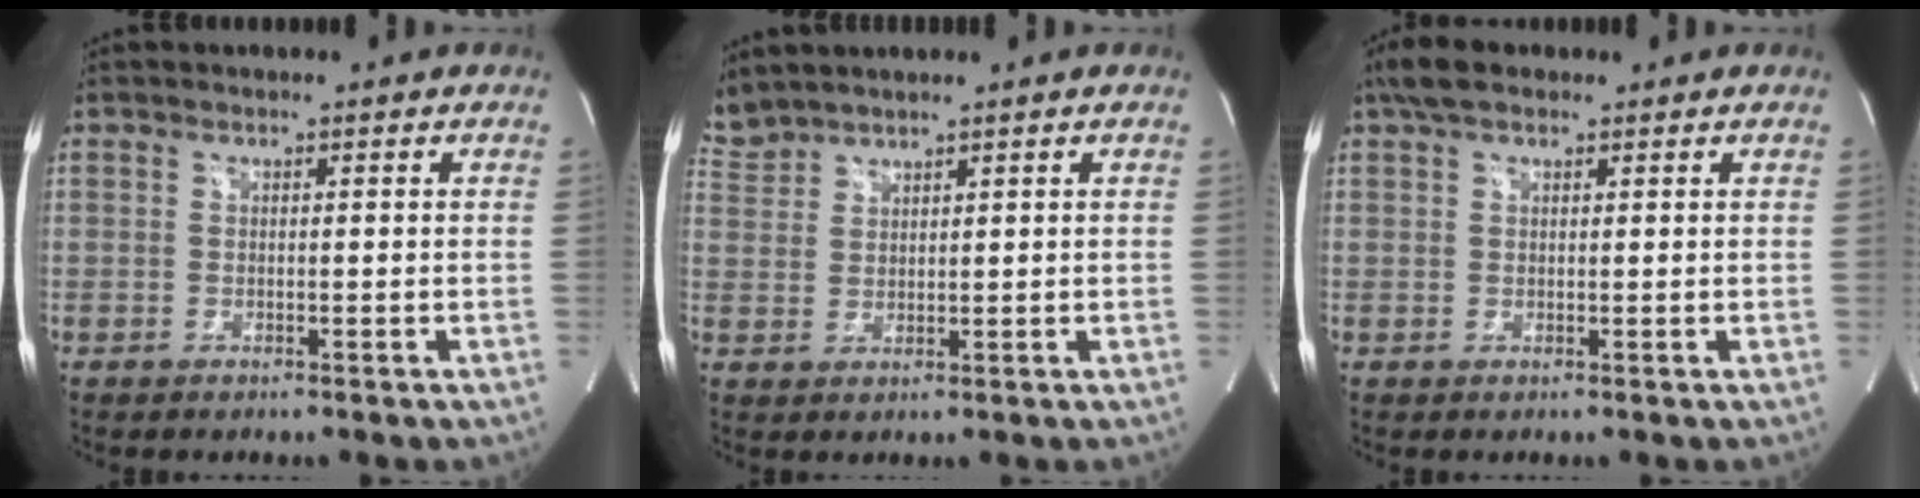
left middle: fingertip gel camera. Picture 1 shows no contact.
{"total": 3.8, "force": [3.8, 0.0, 0.2], "torque": [-0.022, 0.016, 0.088]}
{"total": 4.0, "force": [2.8, 1.8, 2.2], "torque": [-0.051, 0.023, 0.055]}